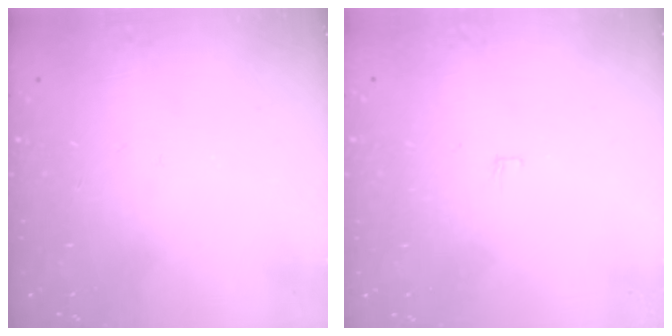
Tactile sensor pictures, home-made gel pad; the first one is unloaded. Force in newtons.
{"total": 3.8, "press": 3.8, "slide": 0.3}